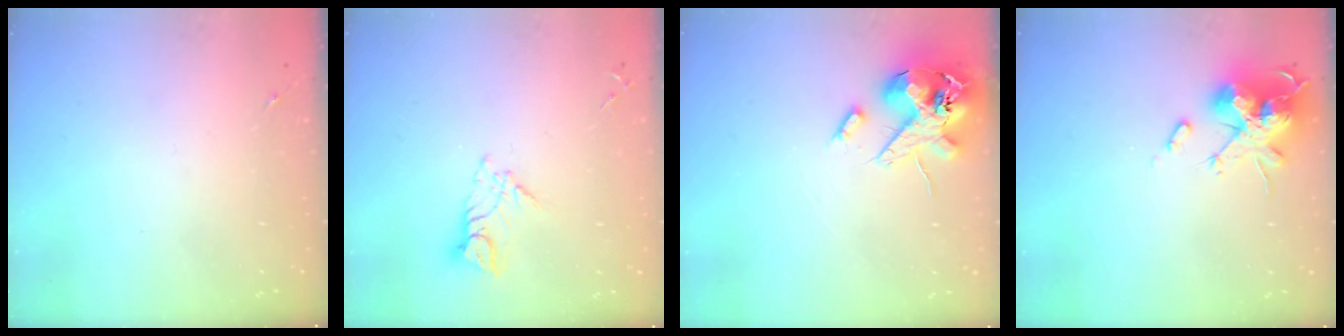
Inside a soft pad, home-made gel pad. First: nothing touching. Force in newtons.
{"total": 8.4, "press": 8.4, "slide": 0.9}
{"total": 15.7, "press": 15.5, "slide": 2.7}
{"total": 18.5, "press": 18.5, "slide": 0.1}